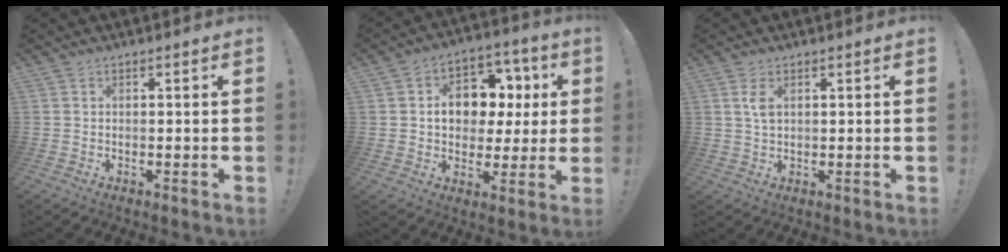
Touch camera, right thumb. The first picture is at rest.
{"total": 11.7, "force": [2.1, 9.4, 6.6], "torque": [-0.090, -0.006, 0.047]}
{"total": 3.4, "force": [1.2, 1.6, 2.8], "torque": [-0.043, -0.001, 0.017]}